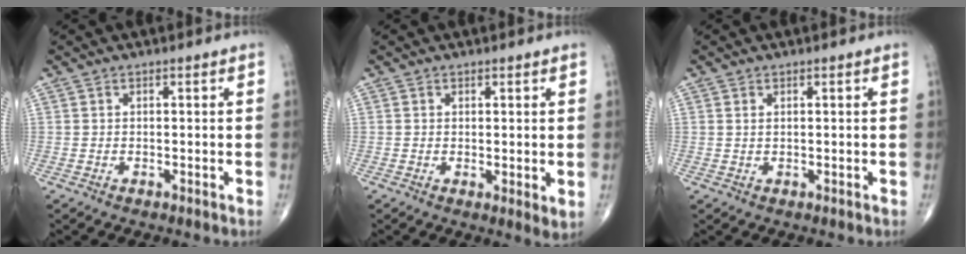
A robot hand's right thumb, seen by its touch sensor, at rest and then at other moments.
{"total": 2.9, "force": [0.3, 0.8, 2.7], "torque": [-0.047, -0.014, 0.004]}
{"total": 0.7, "force": [0.3, 0.4, 0.5], "torque": [-0.012, 0.001, 0.006]}